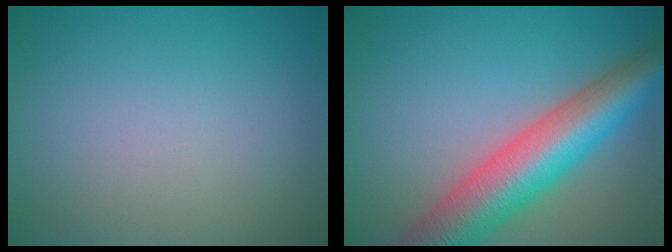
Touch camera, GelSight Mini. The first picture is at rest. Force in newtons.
{"total": 9.4, "press": 9.4, "slide": 0.3}